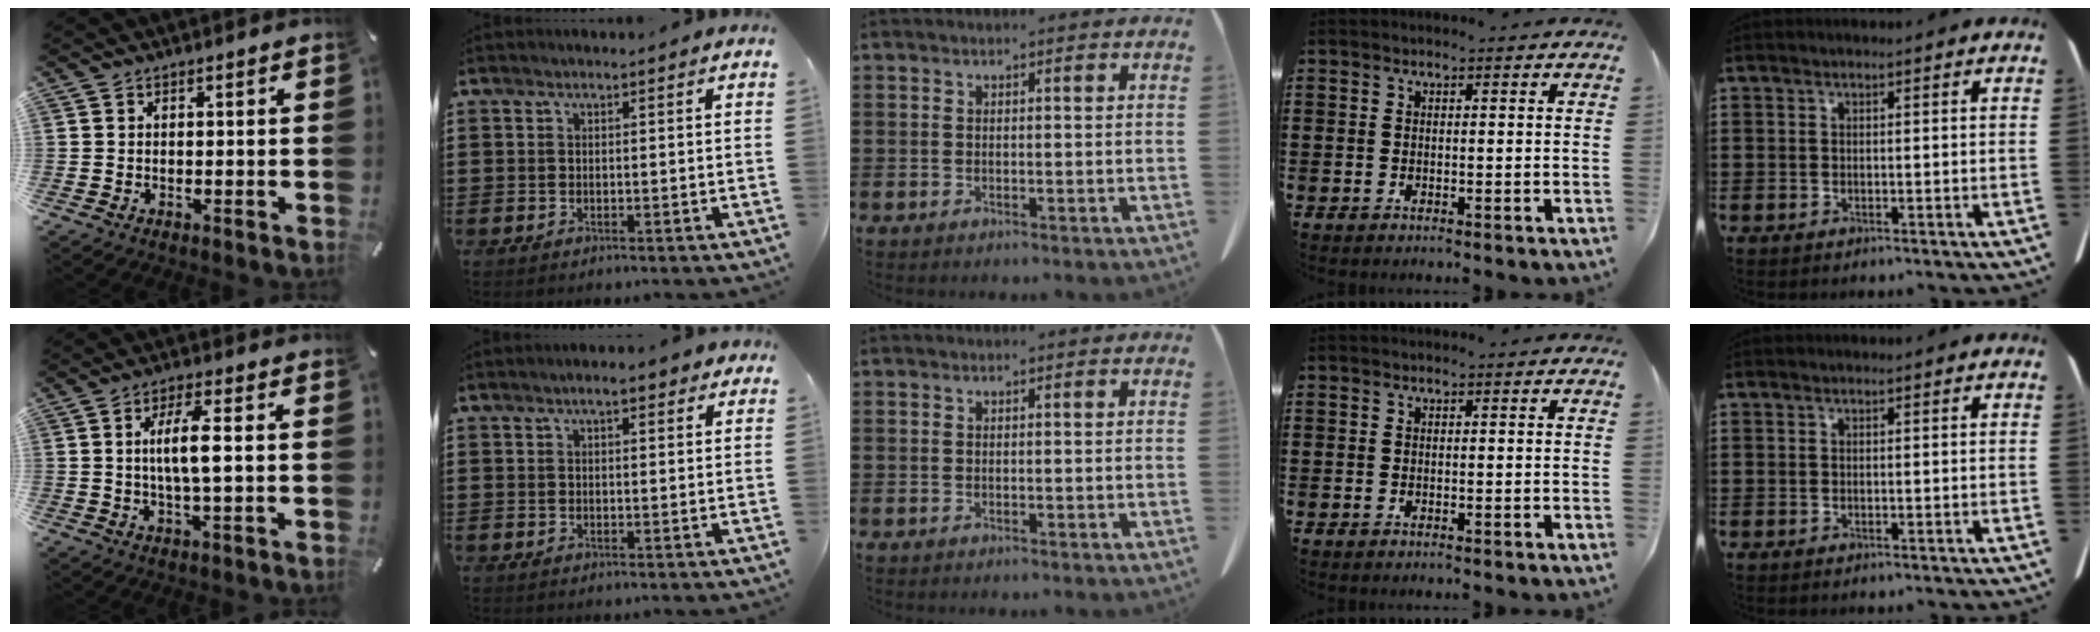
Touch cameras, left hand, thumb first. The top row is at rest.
{"thumb": {"total": 7.9, "force": [0.6, 1.5, 7.7], "torque": [-0.150, 0.001, 0.004]}, "index": {"total": 3.0, "force": [1.8, 0.8, 2.3], "torque": [-0.040, 0.005, 0.027]}}